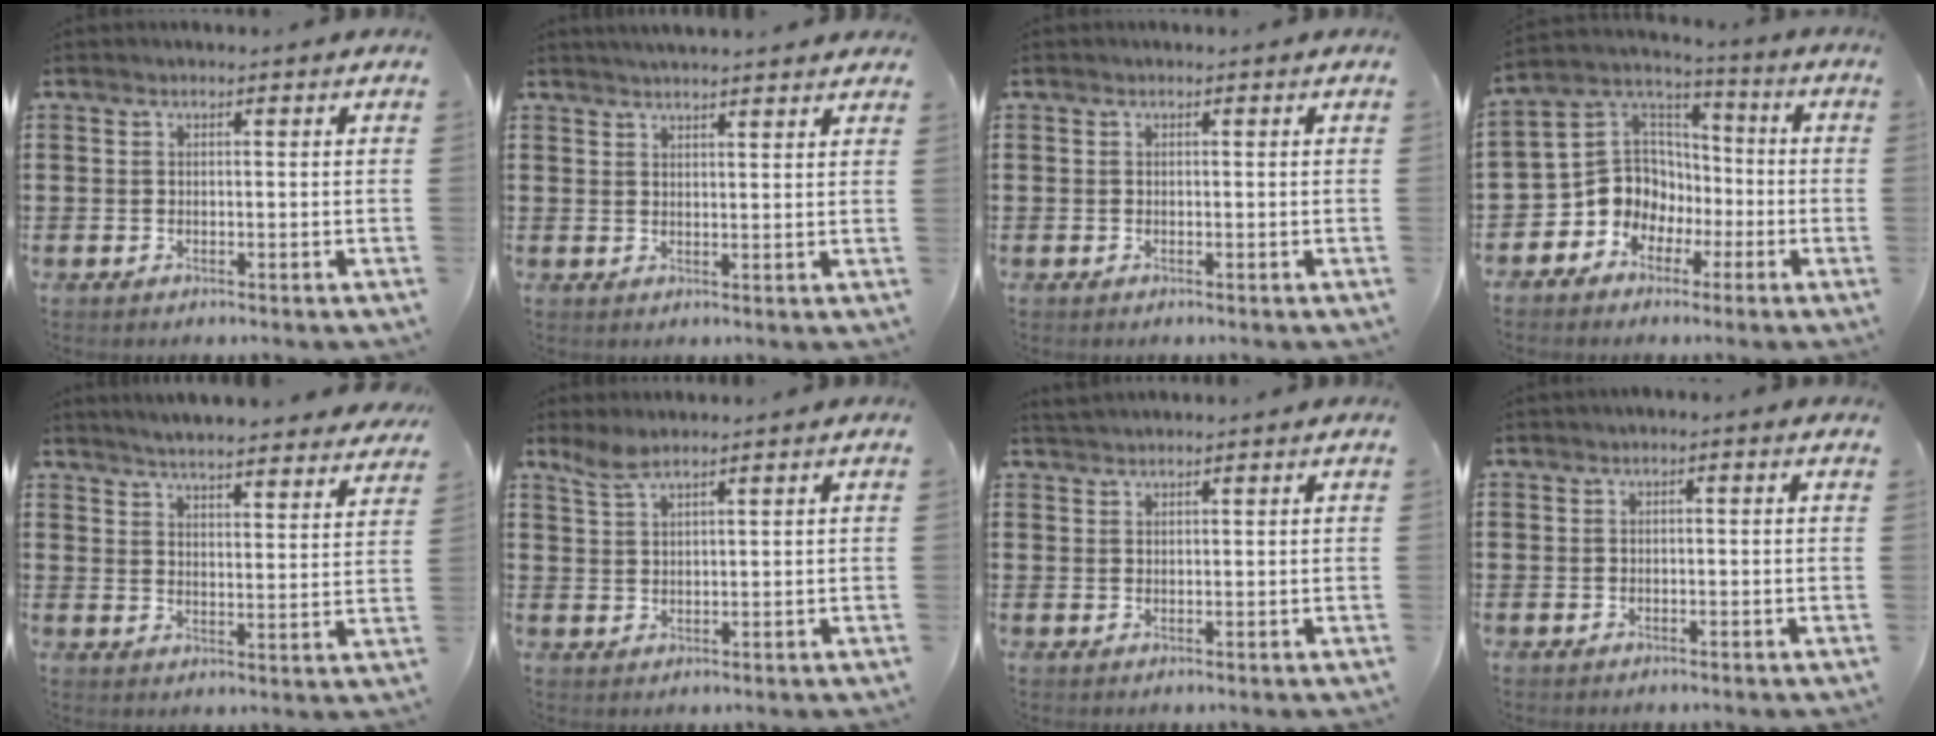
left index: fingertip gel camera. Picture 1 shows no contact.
{"total": 2.3, "force": [2.3, -0.1, 0.4], "torque": [-0.013, -0.003, 0.043]}
{"total": 0.0}
{"total": 9.7, "force": [-2.8, 9.0, 2.4], "torque": [-0.098, -0.001, -0.052]}
{"total": 4.3, "force": [4.2, -0.3, 0.5], "torque": [-0.030, -0.027, 0.072]}
{"total": 3.1, "force": [2.4, 0.7, 1.8], "torque": [-0.042, 0.002, 0.046]}
{"total": 1.3, "force": [1.3, 0.0, 0.2], "torque": [-0.006, 0.001, 0.025]}
{"total": 0.7, "force": [-0.6, 0.2, 0.2], "torque": [-0.006, -0.003, -0.011]}